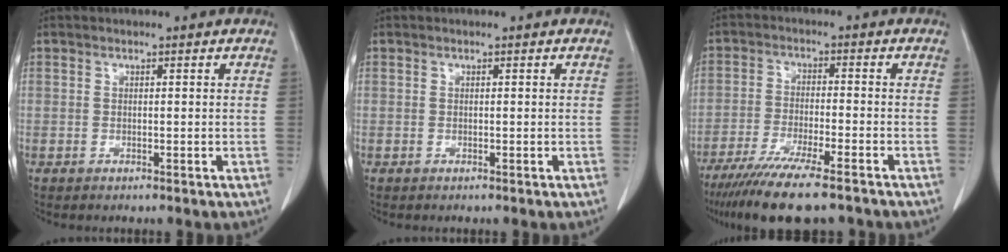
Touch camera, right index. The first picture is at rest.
{"total": 0.0}
{"total": 13.8, "force": [-10.8, 1.4, 8.5], "torque": [-0.146, -0.037, -0.176]}